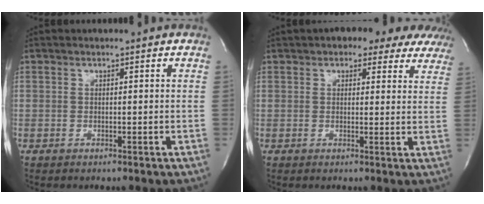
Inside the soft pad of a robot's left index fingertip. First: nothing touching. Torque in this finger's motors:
{"motor_torque": [0.22, -0.56, 0.53, 0.12]}